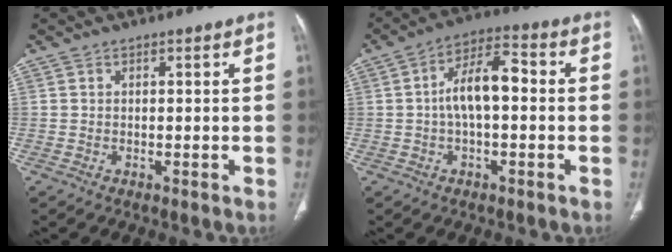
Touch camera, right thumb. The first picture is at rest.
{"total": 9.6, "force": [0.0, 4.5, 8.5], "torque": [-0.152, 0.034, -0.008]}